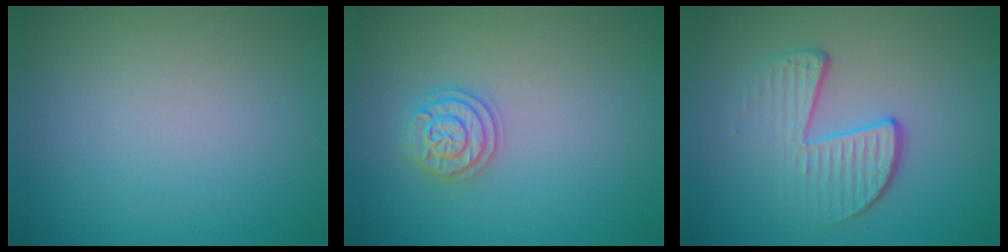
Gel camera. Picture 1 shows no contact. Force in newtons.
{"total": 2.1, "press": 2.1, "slide": 0.3}
{"total": 4.0, "press": 2.7, "slide": 2.9}